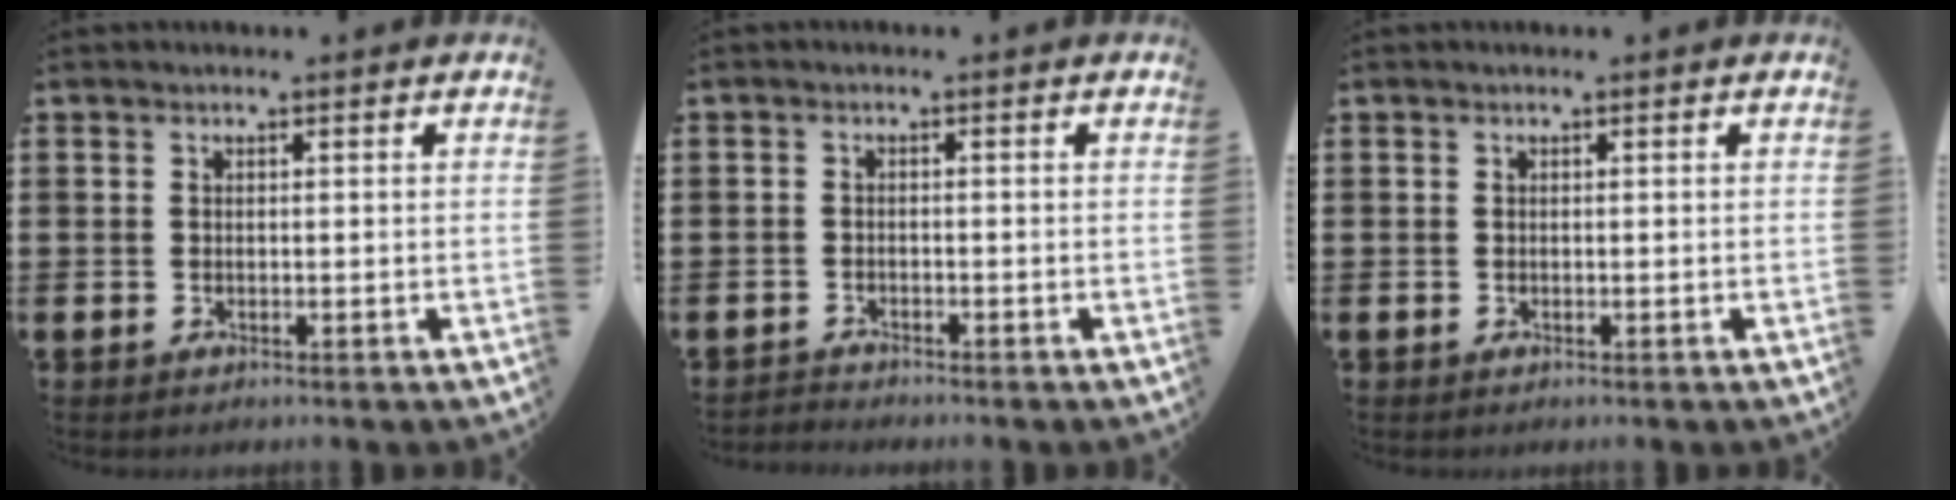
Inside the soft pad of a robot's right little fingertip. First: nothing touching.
{"total": 1.1, "force": [-1.1, 0.0, -0.1], "torque": [0.000, 0.002, -0.023]}
{"total": 0.0}